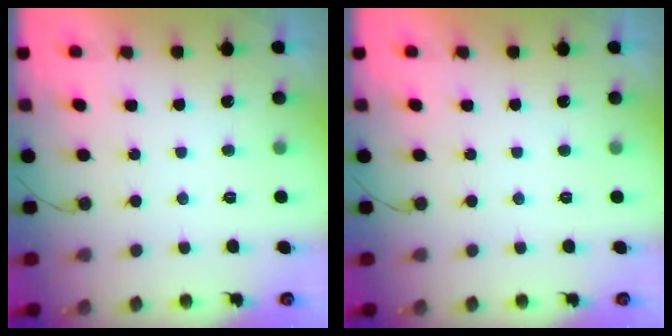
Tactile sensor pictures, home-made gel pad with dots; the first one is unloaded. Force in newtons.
{"total": 0.0}